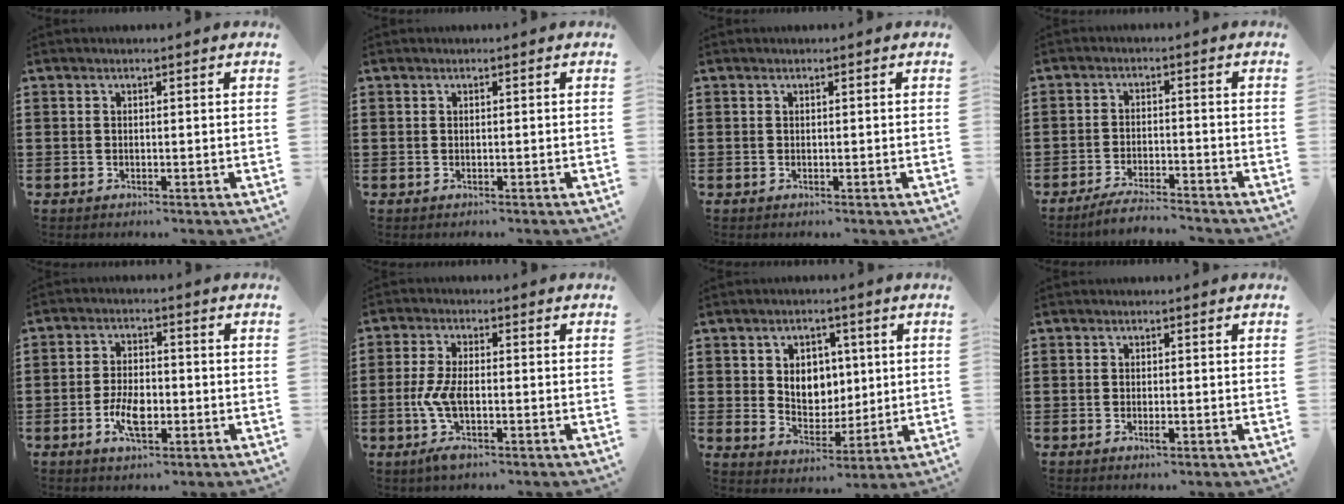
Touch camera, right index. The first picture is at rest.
{"total": 0.0}
{"total": 0.0}
{"total": 3.9, "force": [-3.8, 0.1, 1.2], "torque": [-0.029, -0.003, -0.076]}
{"total": 5.6, "force": [-1.7, 2.7, 4.7], "torque": [-0.092, 0.006, -0.032]}
{"total": 5.7, "force": [-1.7, 2.3, 5.0], "torque": [-0.118, -0.006, -0.038]}
{"total": 5.6, "force": [1.6, 4.9, 2.2], "torque": [-0.040, 0.008, 0.023]}
{"total": 1.2, "force": [-0.5, 0.3, 1.1], "torque": [-0.020, -0.004, -0.008]}